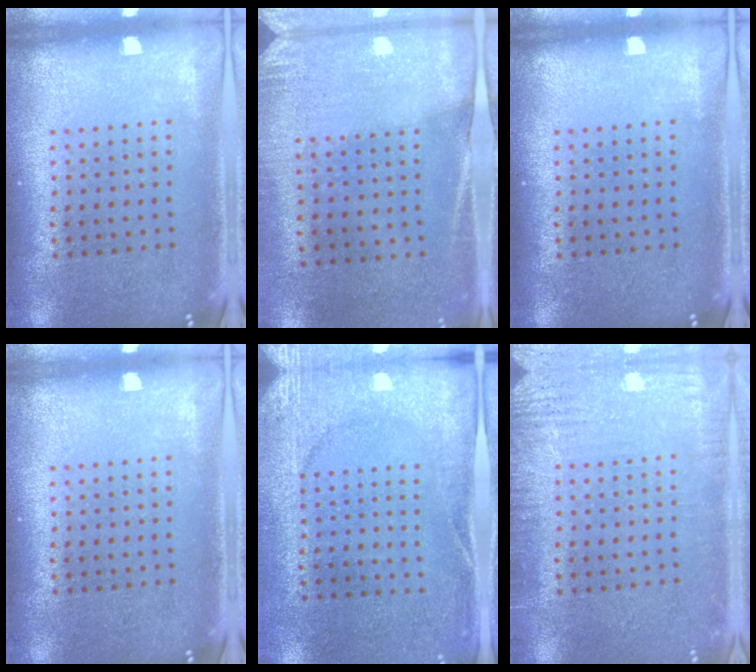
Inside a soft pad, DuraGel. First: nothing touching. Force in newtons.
{"total": 2.7, "press": 2.4, "slide": 1.3}
{"total": 0.0}
{"total": 0.0}
{"total": 2.6, "press": 2.4, "slide": 0.9}
{"total": 2.9, "press": 2.9, "slide": 0.4}